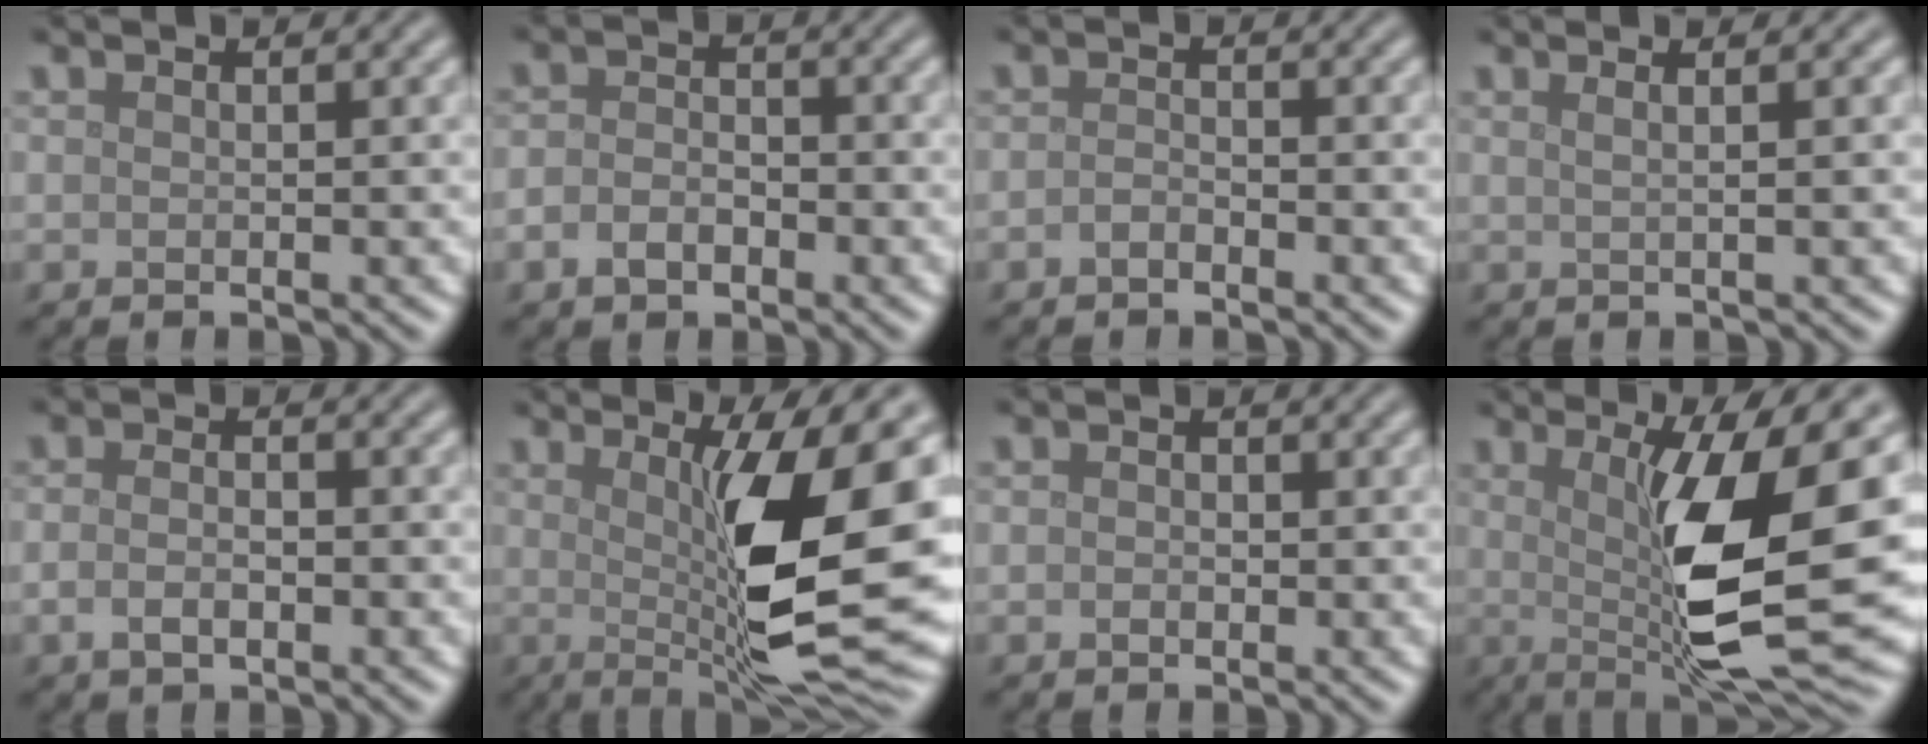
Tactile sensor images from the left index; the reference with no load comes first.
{"total": 2.7, "force": [-1.2, 1.8, 1.6], "torque": [-0.031, -0.001, -0.028]}
{"total": 1.1, "force": [-0.8, 0.5, 0.7], "torque": [-0.016, 0.002, -0.018]}
{"total": 3.3, "force": [1.3, 1.6, 2.5], "torque": [-0.013, 0.019, -0.016]}
{"total": 2.6, "force": [-0.8, 1.3, 2.1], "torque": [-0.042, -0.004, -0.017]}
{"total": 13.0, "force": [0.8, 3.1, 12.6], "torque": [-0.178, -0.008, 0.017]}
{"total": 1.2, "force": [-0.3, 0.9, 0.7], "torque": [-0.012, -0.001, -0.007]}
{"total": 12.5, "force": [0.6, 2.9, 12.1], "torque": [-0.182, -0.007, 0.012]}